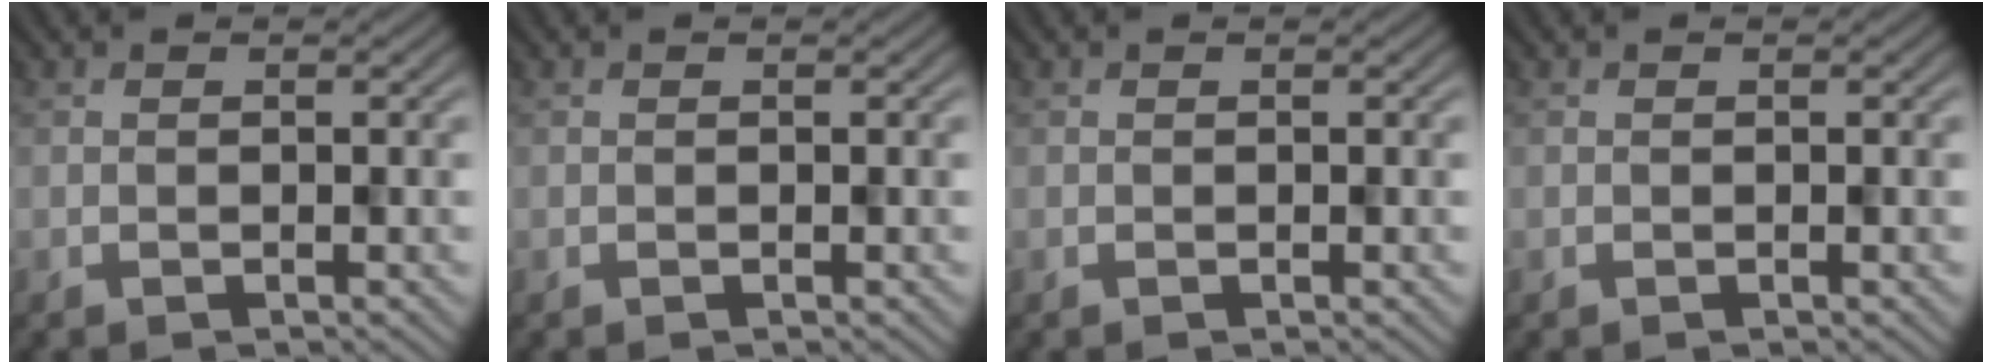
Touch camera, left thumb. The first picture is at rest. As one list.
[{"total": 0.0}, {"total": 0.0}, {"total": 0.0}]